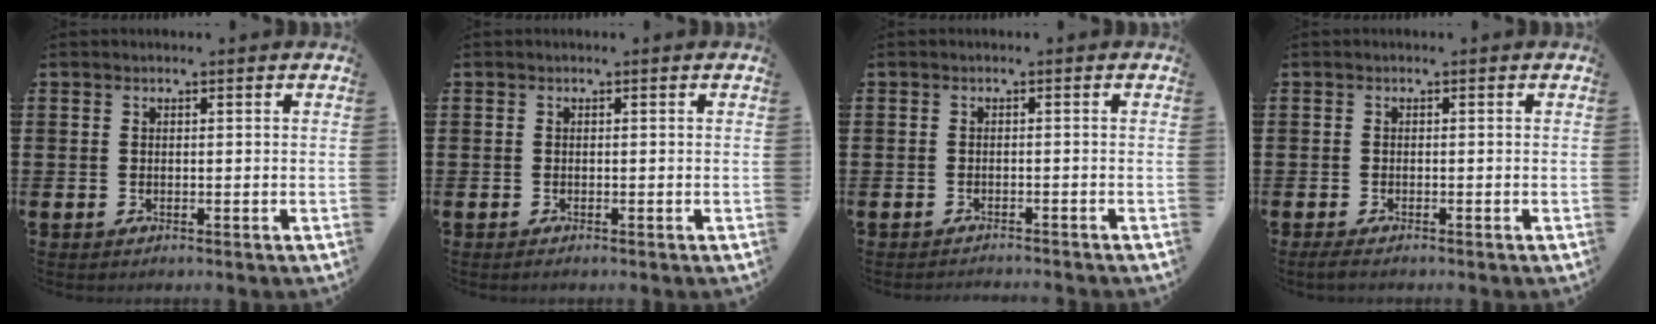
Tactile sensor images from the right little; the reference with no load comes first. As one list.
[{"total": 0.0}, {"total": 0.9, "force": [-0.9, -0.1, 0.0], "torque": [0.000, -0.001, -0.018]}, {"total": 1.0, "force": [-0.6, 0.1, 0.7], "torque": [-0.014, -0.002, -0.012]}]